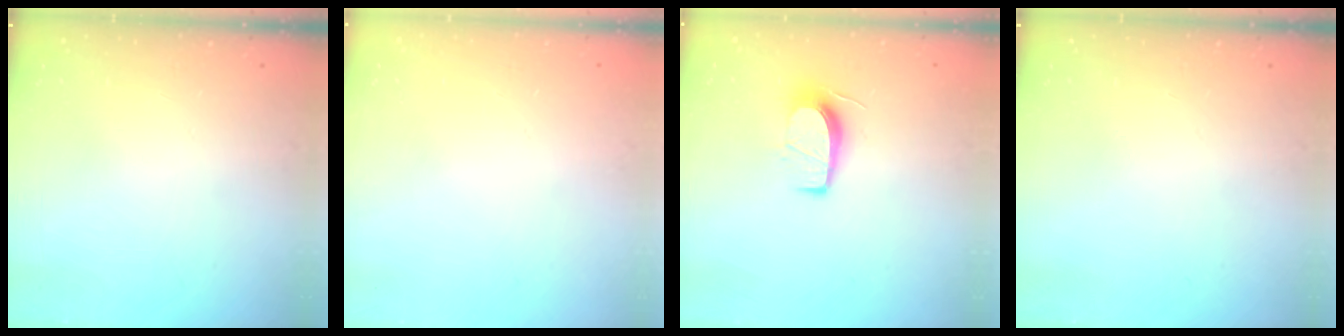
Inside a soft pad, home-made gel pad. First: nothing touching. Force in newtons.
{"total": 0.0}
{"total": 8.0, "press": 7.9, "slide": 1.0}
{"total": 0.0}